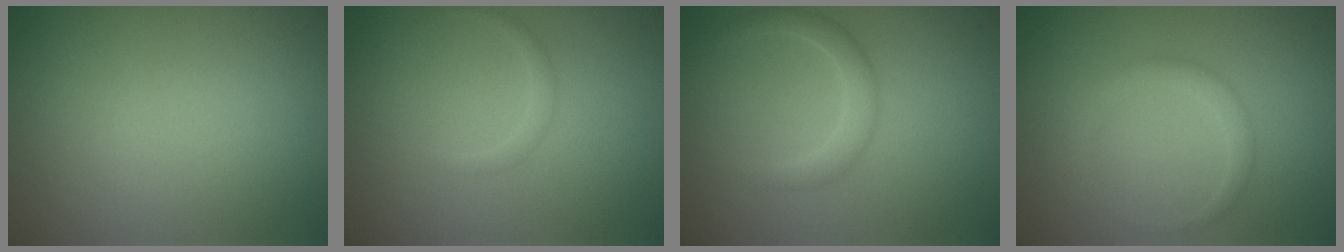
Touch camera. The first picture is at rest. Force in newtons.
{"total": 0.8, "press": 0.8, "slide": 0.1}
{"total": 2.2, "press": 2.2, "slide": 0.1}
{"total": 1.6, "press": 1.6, "slide": 0.0}